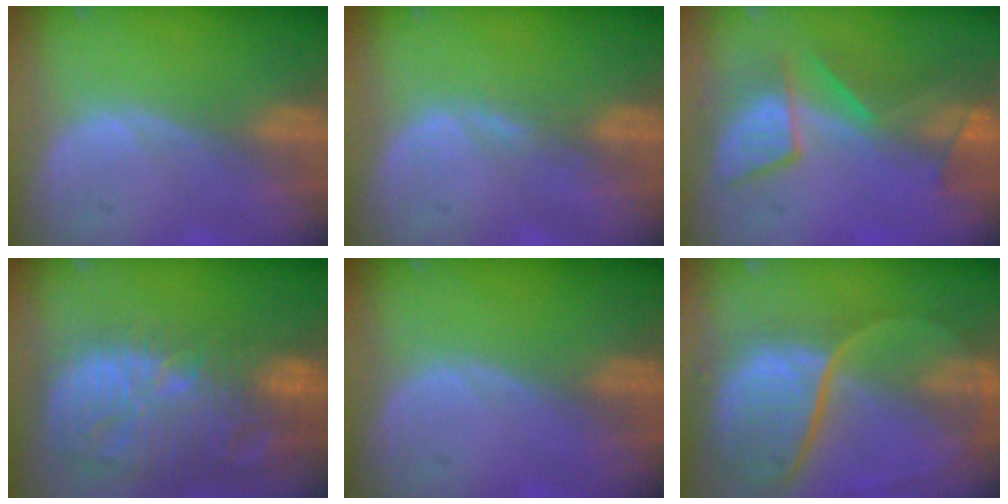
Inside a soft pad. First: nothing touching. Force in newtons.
{"total": 1.1, "press": 1.1, "slide": 0.2}
{"total": 7.8, "press": 7.5, "slide": 1.8}
{"total": 14.6, "press": 12.6, "slide": 7.3}
{"total": 0.0}
{"total": 11.6, "press": 9.6, "slide": 6.5}